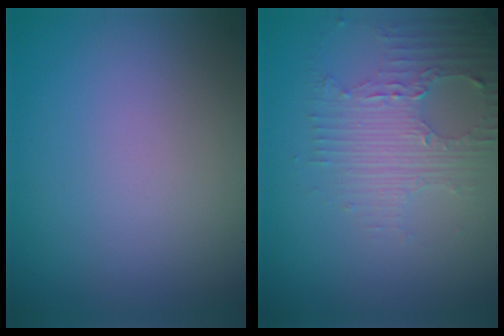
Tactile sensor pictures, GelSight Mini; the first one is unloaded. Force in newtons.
{"total": 4.7, "press": 3.2, "slide": 3.4}